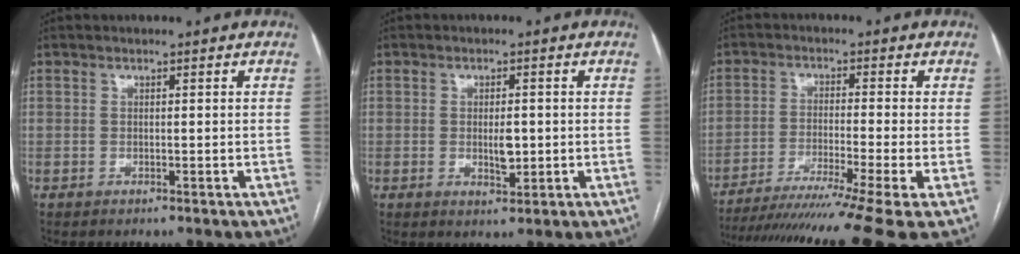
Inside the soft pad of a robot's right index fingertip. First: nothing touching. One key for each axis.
{"total": 3.4, "fx": -0.2, "fy": 1.3, "fz": 3.2, "tx": -0.054, "ty": -0.003, "tz": 0.000}
{"total": 17.2, "fx": -13.6, "fy": -2.4, "fz": 10.3, "tx": -0.140, "ty": -0.041, "tz": -0.213}